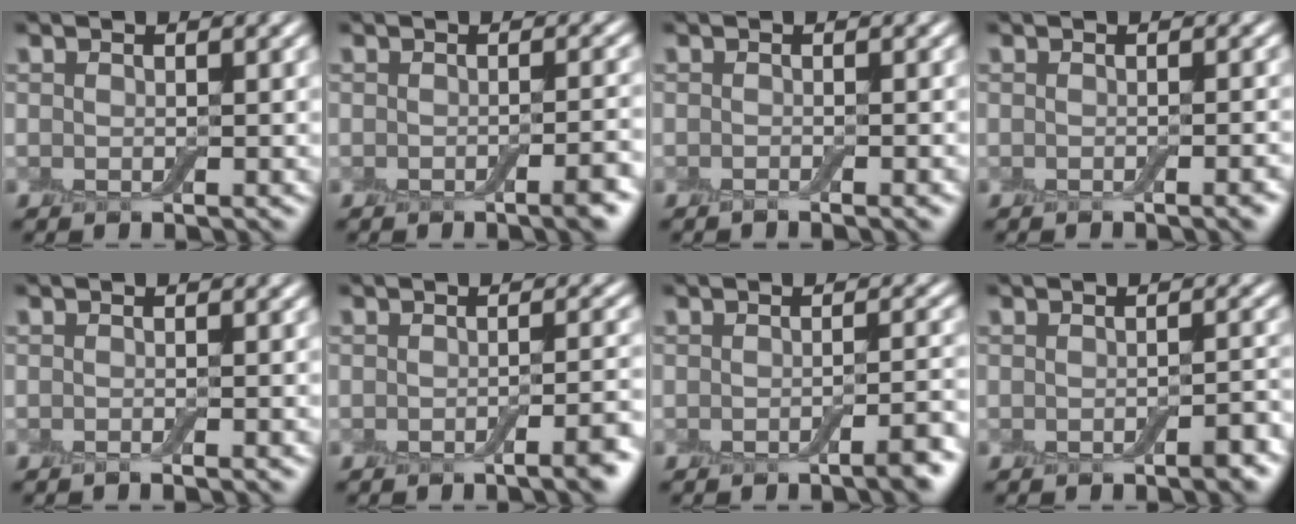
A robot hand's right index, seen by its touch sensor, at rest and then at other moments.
{"total": 2.7, "force": [-1.2, 0.6, 2.3], "torque": [-0.024, 0.004, -0.022]}
{"total": 1.4, "force": [-1.0, 0.2, 1.0], "torque": [-0.006, -0.001, -0.015]}
{"total": 1.6, "force": [-0.8, 0.4, 1.3], "torque": [-0.008, 0.002, -0.011]}
{"total": 1.1, "force": [-0.7, 0.1, 0.8], "torque": [-0.007, -0.002, -0.013]}
{"total": 3.6, "force": [-1.7, 1.0, 3.0], "torque": [-0.029, 0.004, -0.028]}
{"total": 2.8, "force": [-1.5, 0.6, 2.2], "torque": [-0.027, 0.004, -0.029]}
{"total": 1.8, "force": [-1.0, 0.4, 1.4], "torque": [-0.018, 0.003, -0.013]}